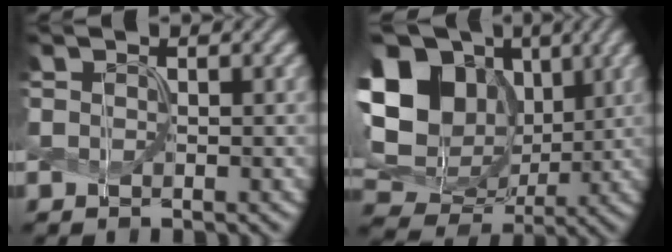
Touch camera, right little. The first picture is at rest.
{"total": 18.0, "force": [5.3, 13.9, 10.2], "torque": [-0.235, 0.043, 0.098]}